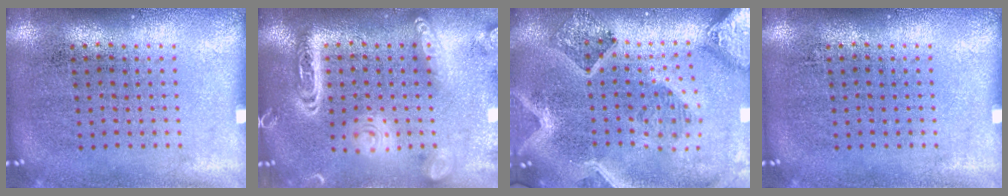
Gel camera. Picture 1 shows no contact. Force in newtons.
{"total": 2.8, "press": 2.8, "slide": 0.3}
{"total": 2.9, "press": 2.6, "slide": 1.4}
{"total": 0.0}